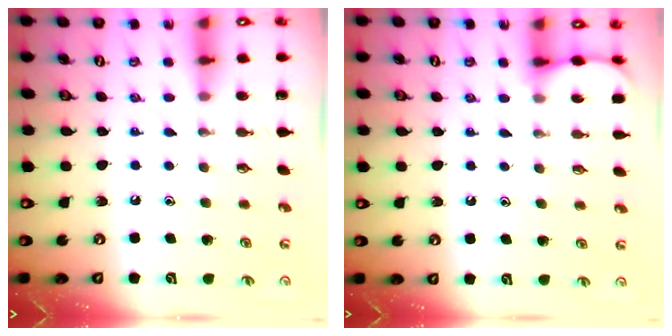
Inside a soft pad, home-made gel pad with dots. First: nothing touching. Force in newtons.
{"total": 3.5, "press": 3.5, "slide": 0.4}